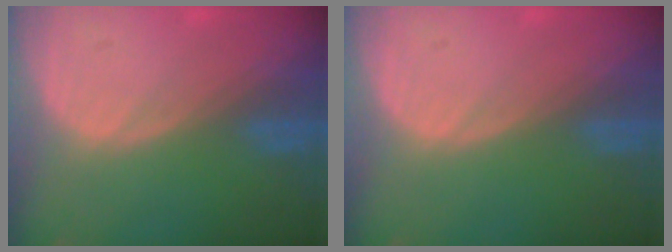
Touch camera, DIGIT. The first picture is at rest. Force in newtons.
{"total": 0.0}